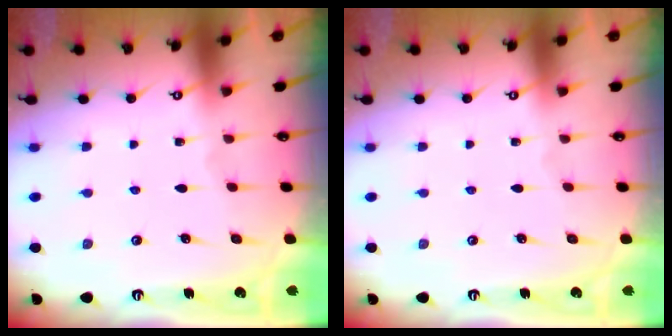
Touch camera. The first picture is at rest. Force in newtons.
{"total": 0.0}